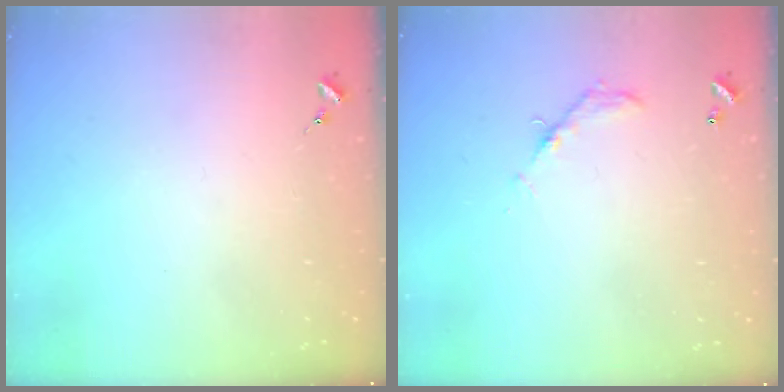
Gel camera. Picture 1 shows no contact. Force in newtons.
{"total": 6.2, "press": 6.2, "slide": 0.4}